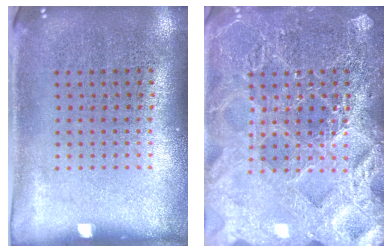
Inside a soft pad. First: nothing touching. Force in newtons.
{"total": 6.3, "press": 6.2, "slide": 0.9}